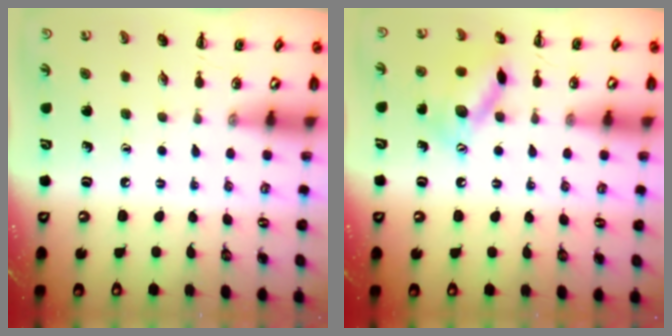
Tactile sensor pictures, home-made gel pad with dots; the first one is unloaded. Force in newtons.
{"total": 12.9, "press": 12.9, "slide": 0.5}